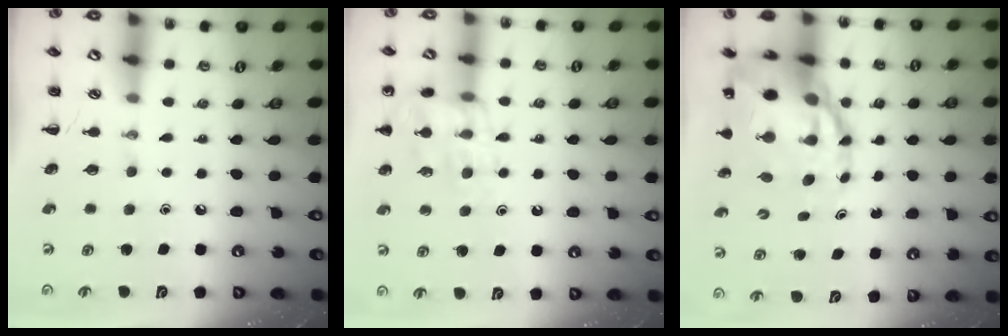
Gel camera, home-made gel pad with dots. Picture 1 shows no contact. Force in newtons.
{"total": 14.6, "press": 14.5, "slide": 2.1}
{"total": 13.5, "press": 13.1, "slide": 3.2}